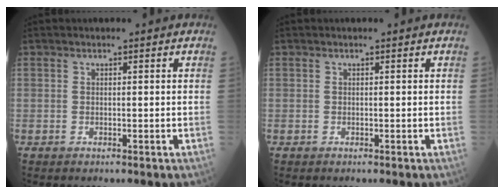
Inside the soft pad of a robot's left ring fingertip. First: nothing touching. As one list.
[{"total": 0.0}]